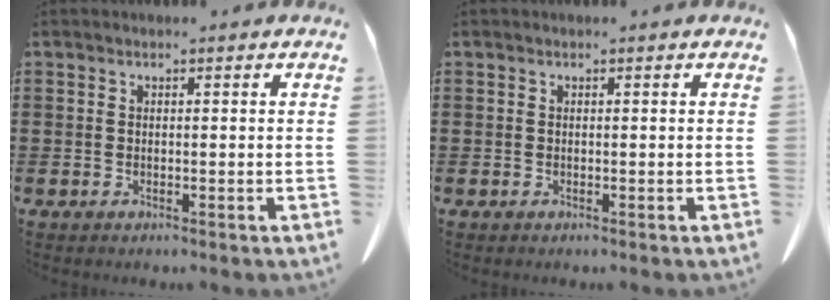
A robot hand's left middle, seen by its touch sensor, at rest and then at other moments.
{"total": 0.0}